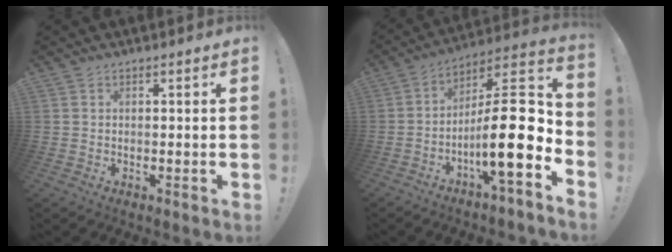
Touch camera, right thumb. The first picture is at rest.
{"total": 19.5, "force": [-4.6, 4.4, 18.4], "torque": [-0.308, 0.020, -0.077]}